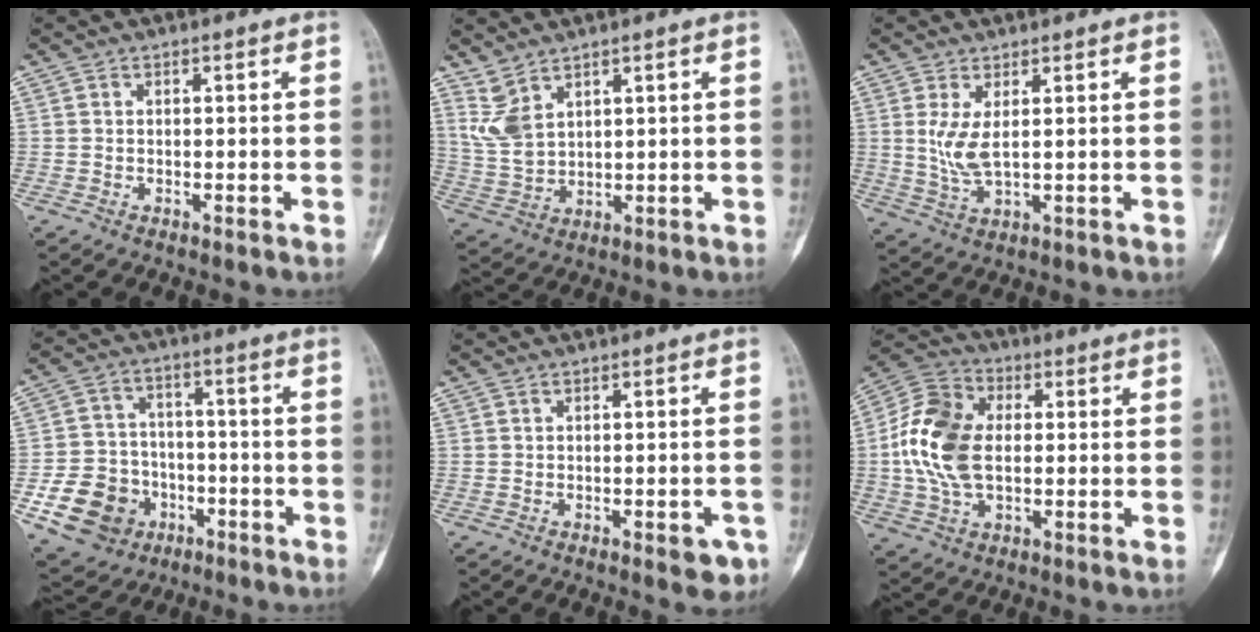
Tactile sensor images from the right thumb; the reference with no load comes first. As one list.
[{"total": 6.2, "force": [4.2, 2.8, 3.6], "torque": [-0.072, -0.021, 0.104]}, {"total": 5.3, "force": [1.3, 1.8, 4.8], "torque": [-0.111, -0.016, 0.035]}, {"total": 14.3, "force": [-5.6, 11.9, 5.5], "torque": [-0.082, 0.040, -0.082]}, {"total": 3.4, "force": [-1.5, 1.5, 2.7], "torque": [-0.014, 0.010, -0.011]}, {"total": 14.7, "force": [0.6, 9.3, 11.3], "torque": [-0.223, 0.017, 0.006]}]